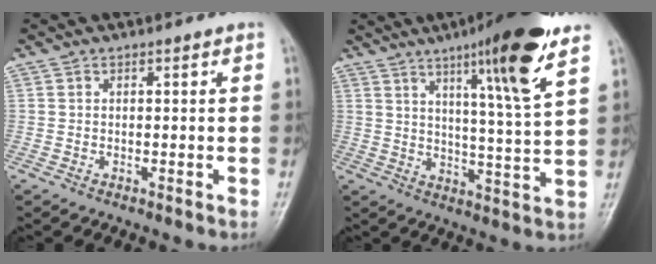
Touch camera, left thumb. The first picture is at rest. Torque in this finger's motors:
{"motor_torque": [0.54, 0.41, 1.61, -1.18, 0.11]}